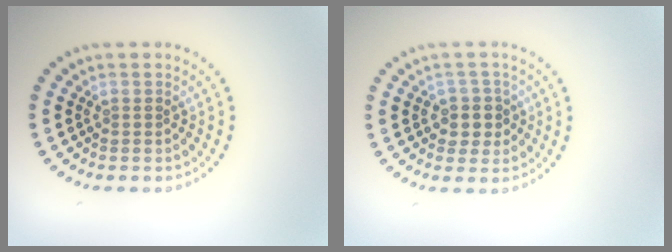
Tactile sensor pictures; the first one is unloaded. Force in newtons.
{"total": 2.4, "press": 2.1, "slide": 1.1}